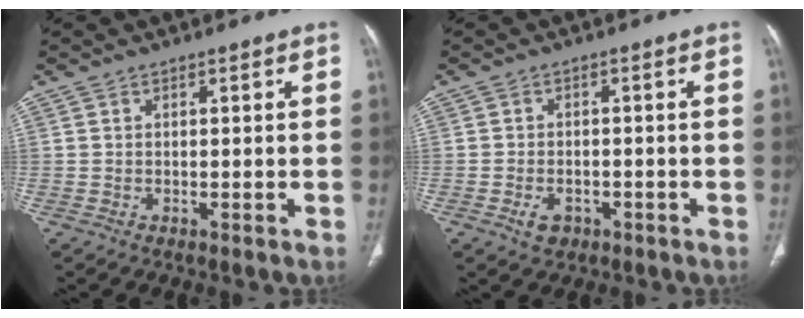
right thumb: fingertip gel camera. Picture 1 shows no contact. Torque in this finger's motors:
{"motor_torque": [-0.11, -0.25, 0.12, 0.50, 0.04]}